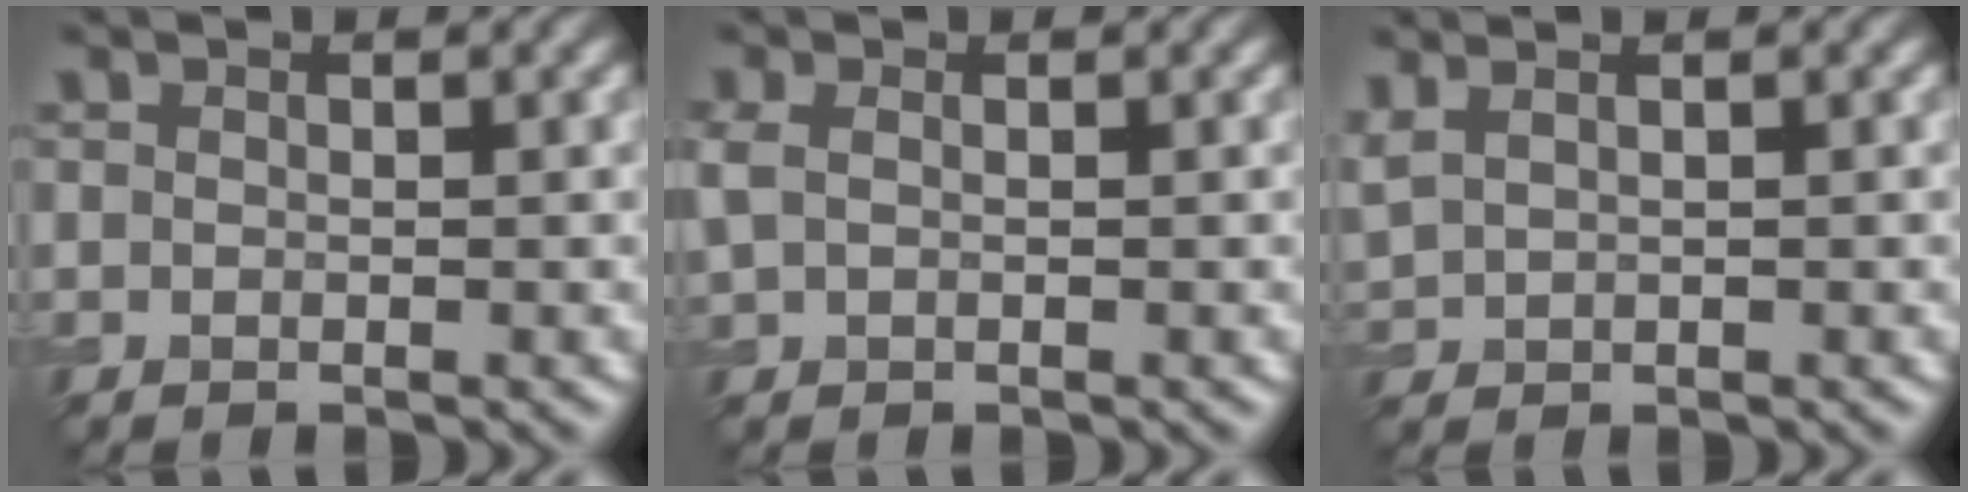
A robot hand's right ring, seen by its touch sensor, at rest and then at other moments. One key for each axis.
{"total": 1.4, "fx": 0.4, "fy": 0.9, "fz": 1.0, "tx": -0.025, "ty": 0.003, "tz": 0.006}
{"total": 2.2, "fx": 1.6, "fy": 0.9, "fz": 1.2, "tx": -0.031, "ty": 0.011, "tz": 0.028}